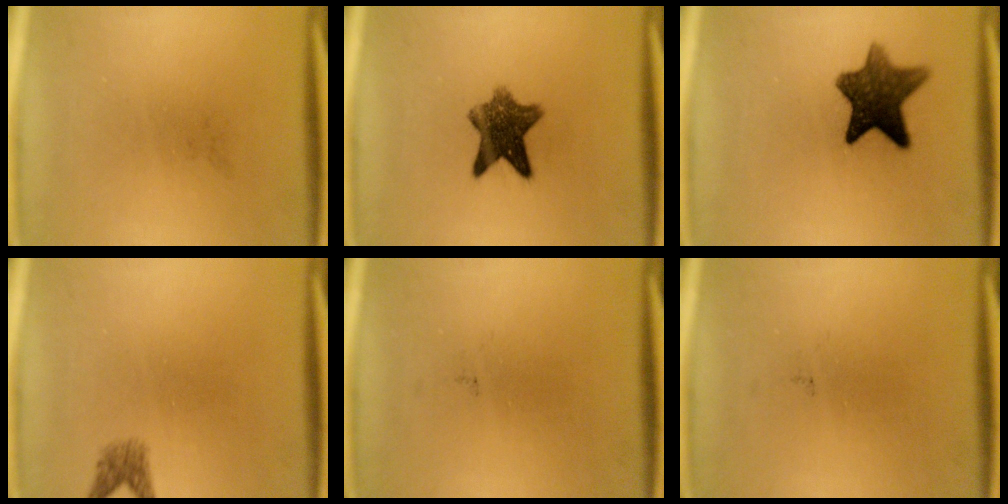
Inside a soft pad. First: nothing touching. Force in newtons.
{"total": 8.7}
{"total": 10.0}
{"total": 1.8}
{"total": 0.0}
{"total": 0.0}